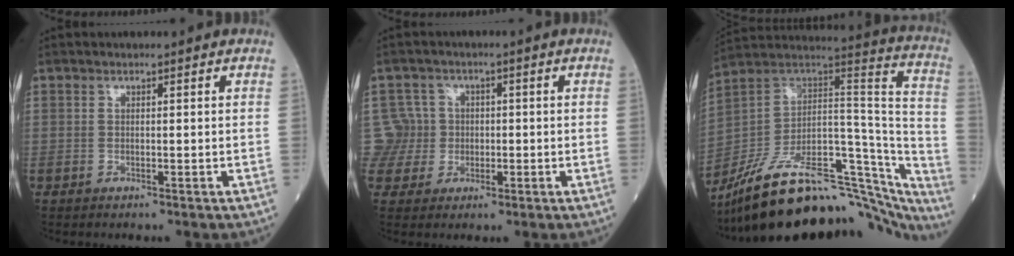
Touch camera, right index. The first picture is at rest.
{"total": 5.5, "force": [0.3, 5.5, -0.4], "torque": [0.021, 0.021, 0.007]}
{"total": 33.1, "force": [-26.9, 10.1, 16.4], "torque": [-0.195, 0.029, -0.381]}